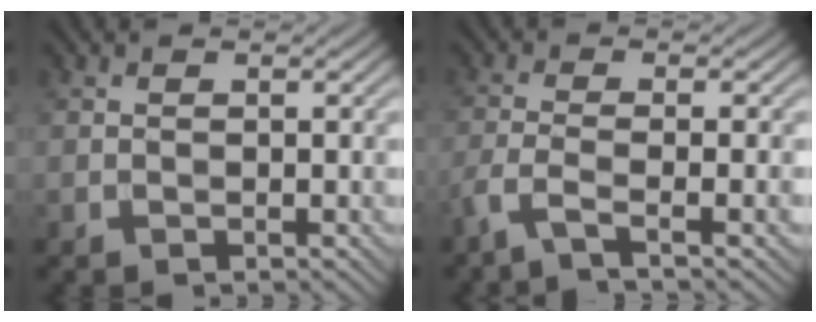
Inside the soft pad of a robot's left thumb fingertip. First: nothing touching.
{"total": 4.5, "force": [-2.6, 0.9, 3.6], "torque": [-0.066, -0.002, -0.071]}